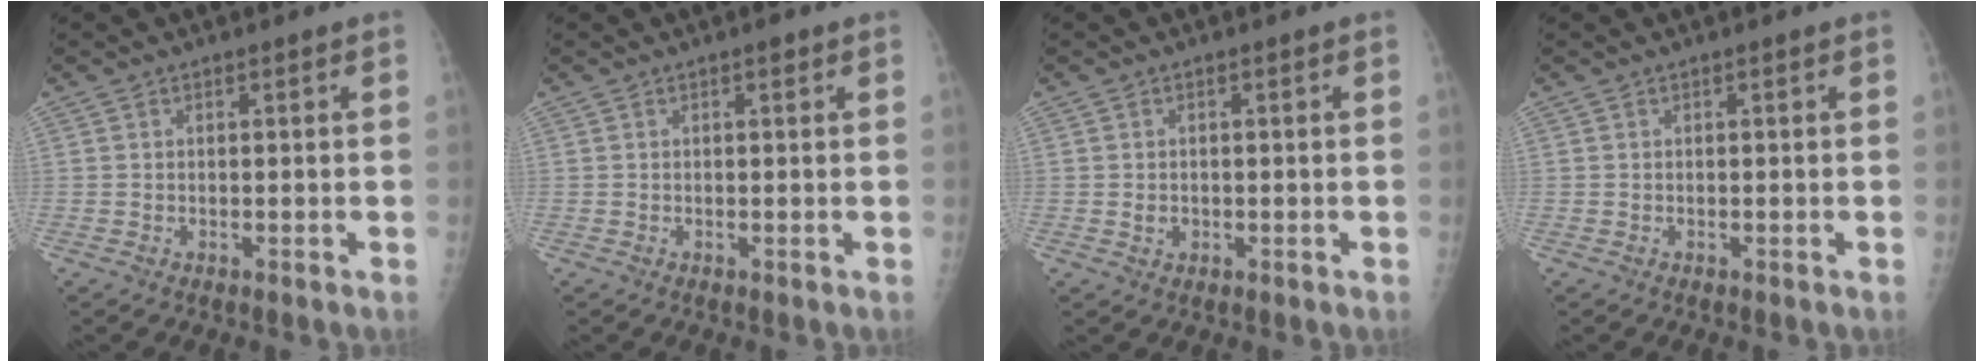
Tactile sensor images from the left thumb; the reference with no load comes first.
{"total": 0.7, "force": [0.4, 0.3, 0.5], "torque": [-0.005, 0.000, 0.005]}
{"total": 1.6, "force": [-0.2, 1.4, 0.8], "torque": [-0.008, 0.002, 0.002]}
{"total": 0.0}